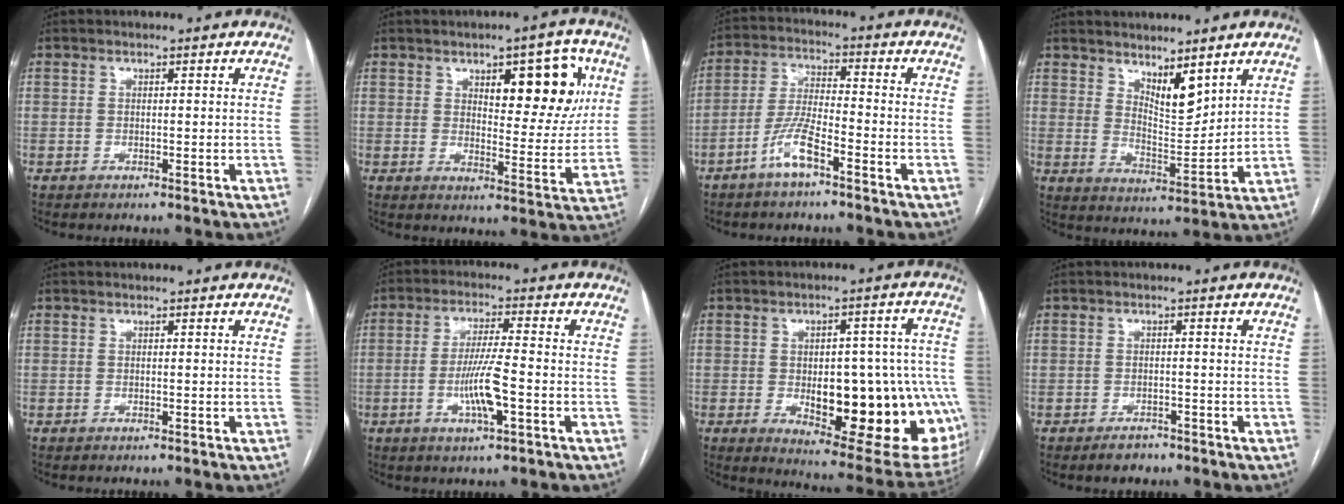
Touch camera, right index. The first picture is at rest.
{"total": 11.5, "force": [4.6, 4.3, 9.7], "torque": [-0.119, 0.012, 0.066]}
{"total": 6.9, "force": [-4.2, 1.1, 5.4], "torque": [-0.118, 0.001, -0.083]}
{"total": 6.5, "force": [4.7, 1.9, 4.2], "torque": [-0.078, -0.014, 0.091]}
{"total": 0.0}
{"total": 7.2, "force": [-2.1, 0.5, 6.8], "torque": [-0.134, -0.004, -0.040]}
{"total": 22.6, "force": [-4.9, 8.6, 20.3], "torque": [-0.177, 0.015, -0.037]}
{"total": 2.5, "force": [-1.9, 1.4, 0.8], "torque": [-0.015, 0.002, -0.022]}